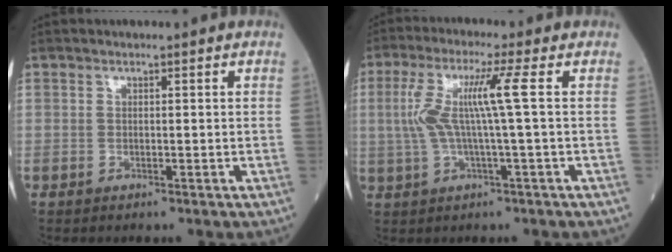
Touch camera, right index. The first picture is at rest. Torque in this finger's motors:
{"motor_torque": [1.56, 0.28, 0.76, 0.21]}